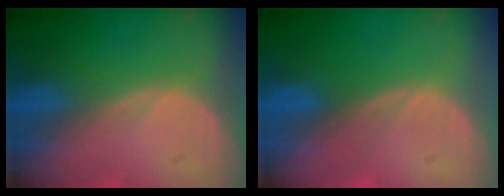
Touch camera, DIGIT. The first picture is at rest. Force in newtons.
{"total": 0.0}